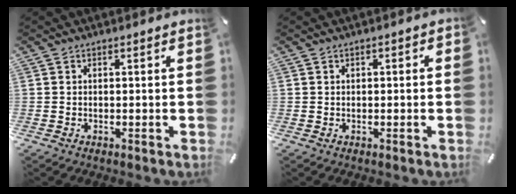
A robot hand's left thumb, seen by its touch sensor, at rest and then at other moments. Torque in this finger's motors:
{"motor_torque": [0.44, -0.36, 0.08, 0.22, 0.00]}